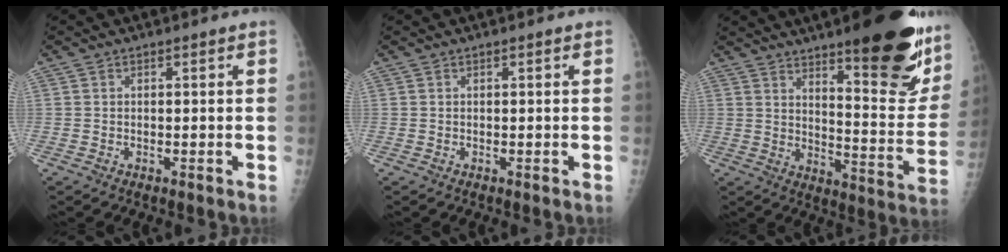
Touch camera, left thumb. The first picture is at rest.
{"total": 0.0}
{"total": 23.2, "force": [14.1, 5.7, 17.5], "torque": [-0.200, -0.086, 0.202]}